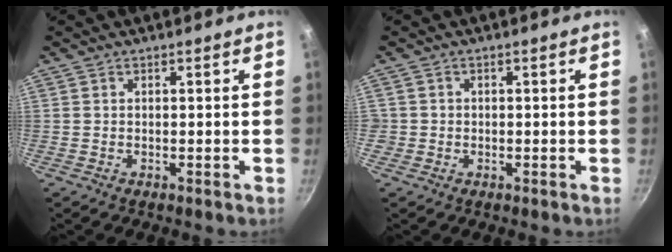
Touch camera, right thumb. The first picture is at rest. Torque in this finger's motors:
{"motor_torque": [-0.03, 0.16, 0.30, -0.08, 0.01]}